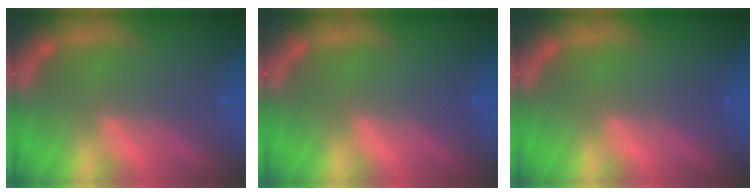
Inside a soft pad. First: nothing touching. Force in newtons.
{"total": 0.0}
{"total": 0.0}